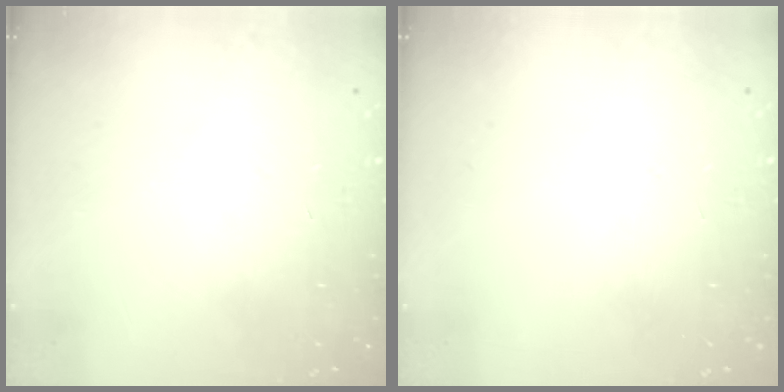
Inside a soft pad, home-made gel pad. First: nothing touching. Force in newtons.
{"total": 0.0}